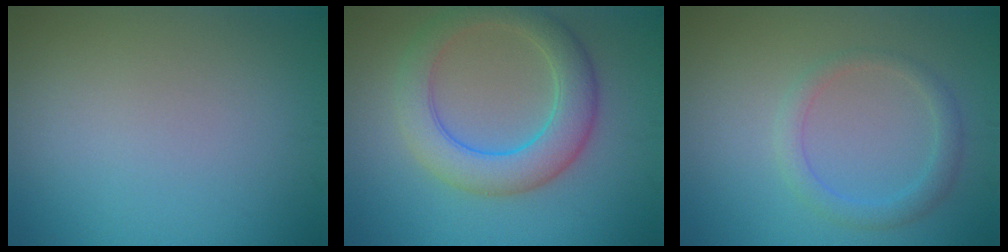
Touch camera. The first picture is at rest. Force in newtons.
{"total": 5.9, "press": 5.9, "slide": 0.2}
{"total": 2.3, "press": 2.3, "slide": 0.2}